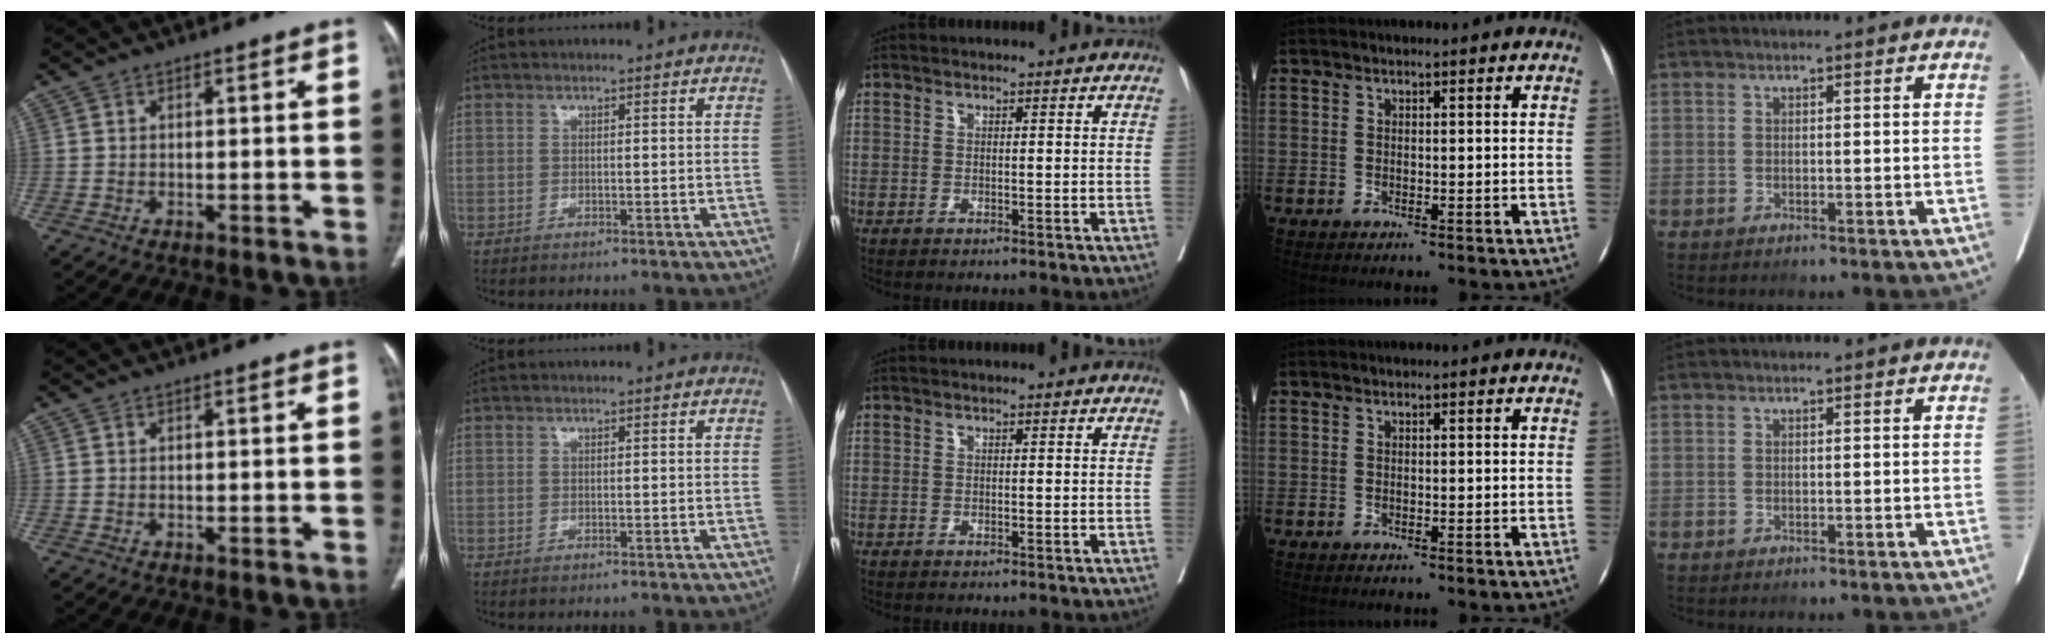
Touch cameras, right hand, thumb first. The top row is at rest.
{}